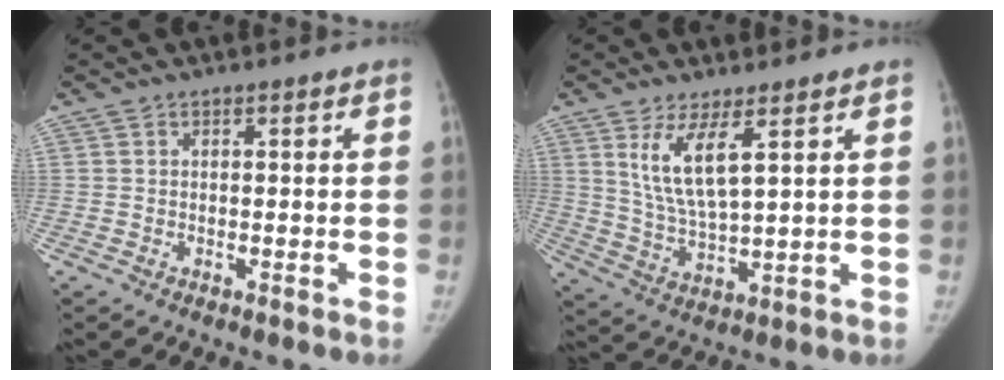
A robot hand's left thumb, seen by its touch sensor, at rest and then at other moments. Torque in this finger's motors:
{"motor_torque": [-0.19, 0.41, 1.04, -0.36, 0.05]}